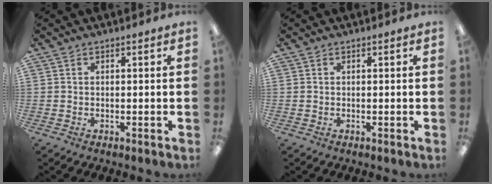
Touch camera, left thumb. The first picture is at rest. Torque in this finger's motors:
{"motor_torque": [0.00, 0.00, 0.00, -0.04, 0.00]}